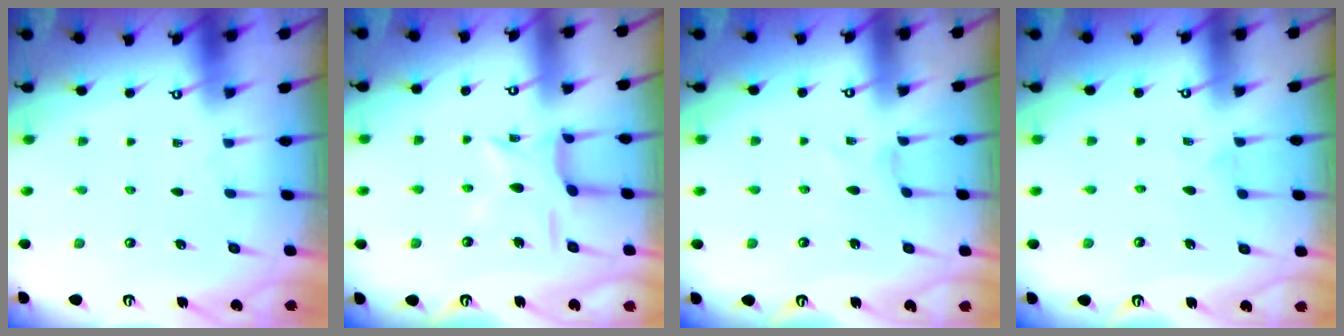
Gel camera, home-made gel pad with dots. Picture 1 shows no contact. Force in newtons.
{"total": 9.8, "press": 9.7, "slide": 0.8}
{"total": 0.0}
{"total": 0.0}